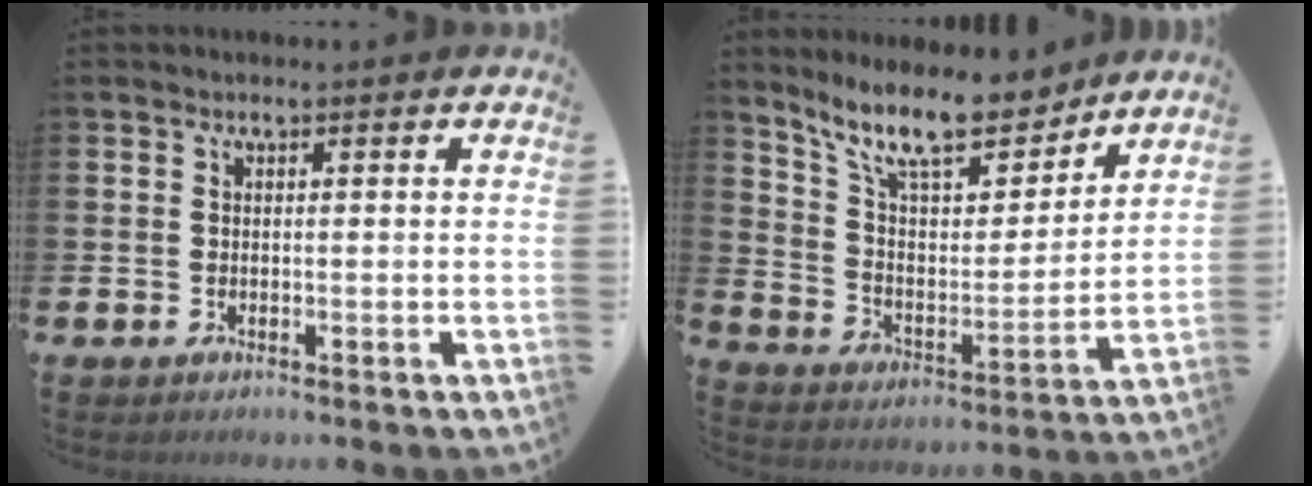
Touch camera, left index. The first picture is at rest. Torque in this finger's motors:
{"motor_torque": [0.61, -0.32, 0.92, 0.21]}